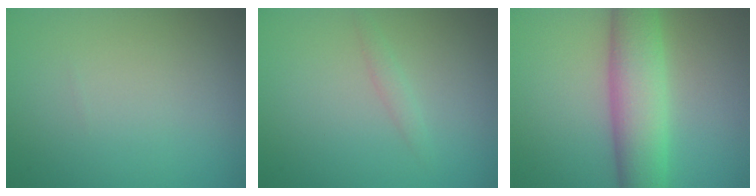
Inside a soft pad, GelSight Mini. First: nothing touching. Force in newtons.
{"total": 0.9, "press": 0.9, "slide": 0.1}
{"total": 6.9, "press": 6.9, "slide": 0.0}